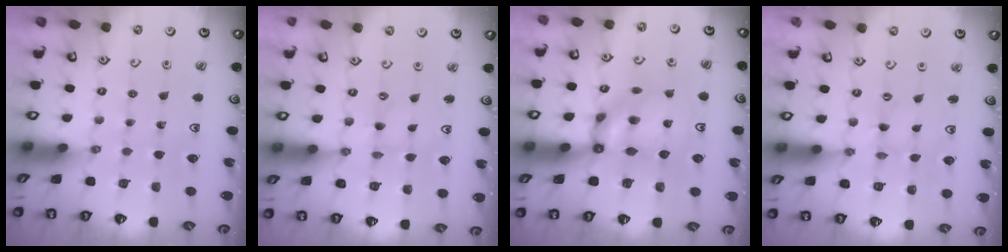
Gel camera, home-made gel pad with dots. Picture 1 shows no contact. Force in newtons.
{"total": 1.2, "press": 1.2, "slide": 0.3}
{"total": 8.0, "press": 7.9, "slide": 0.5}
{"total": 0.6, "press": 0.5, "slide": 0.1}